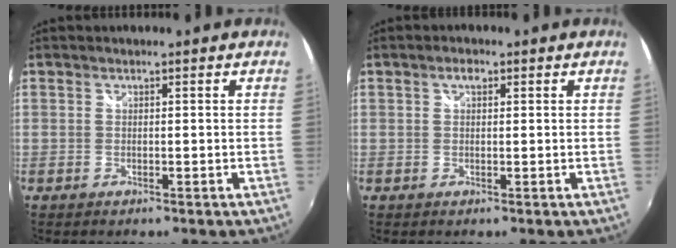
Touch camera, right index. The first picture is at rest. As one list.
[{"total": 1.6, "force": [0.7, 1.0, 1.2], "torque": [-0.019, 0.006, 0.010]}]